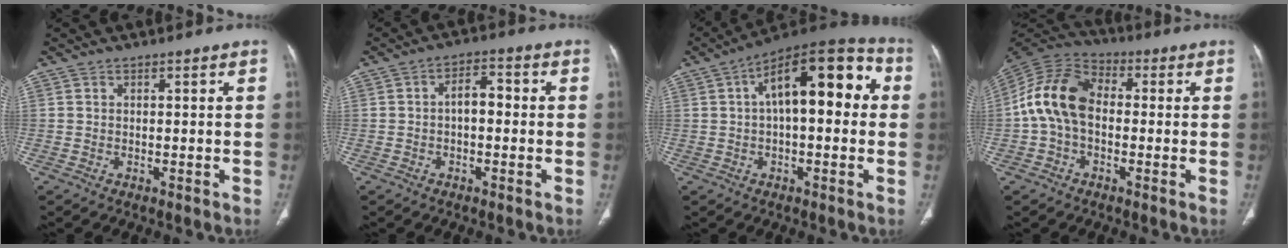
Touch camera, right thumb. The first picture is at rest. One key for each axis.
{"total": 4.7, "fx": -0.4, "fy": 2.6, "fz": 3.8, "tx": -0.051, "ty": 0.020, "tz": -0.014}
{"total": 17.9, "fx": 3.1, "fy": 8.0, "fz": 15.8, "tx": -0.209, "ty": 0.047, "tz": 0.036}
{"total": 12.6, "fx": -0.5, "fy": 8.6, "fz": 9.2, "tx": -0.170, "ty": 0.034, "tz": -0.023}